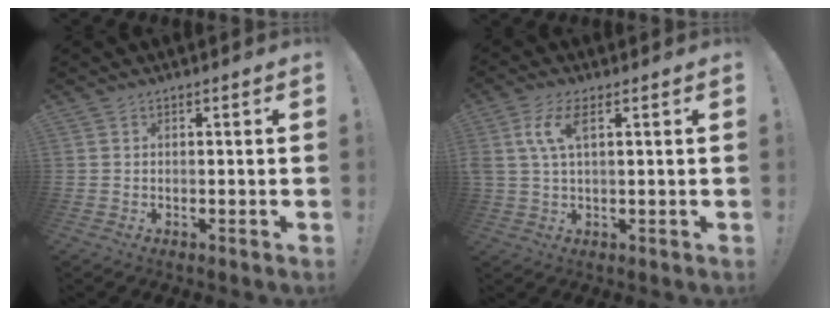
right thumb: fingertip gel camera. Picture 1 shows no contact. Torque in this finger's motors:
{"motor_torque": [0.13, 0.13, 0.41, 0.08, 0.15]}